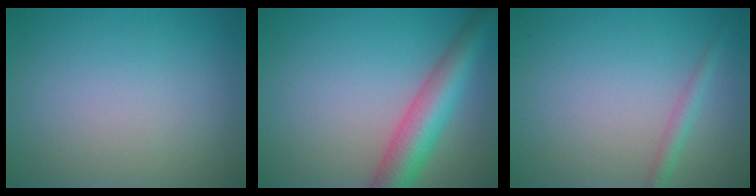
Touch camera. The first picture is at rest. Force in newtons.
{"total": 6.2, "press": 6.2, "slide": 0.2}
{"total": 1.5, "press": 1.5, "slide": 0.0}